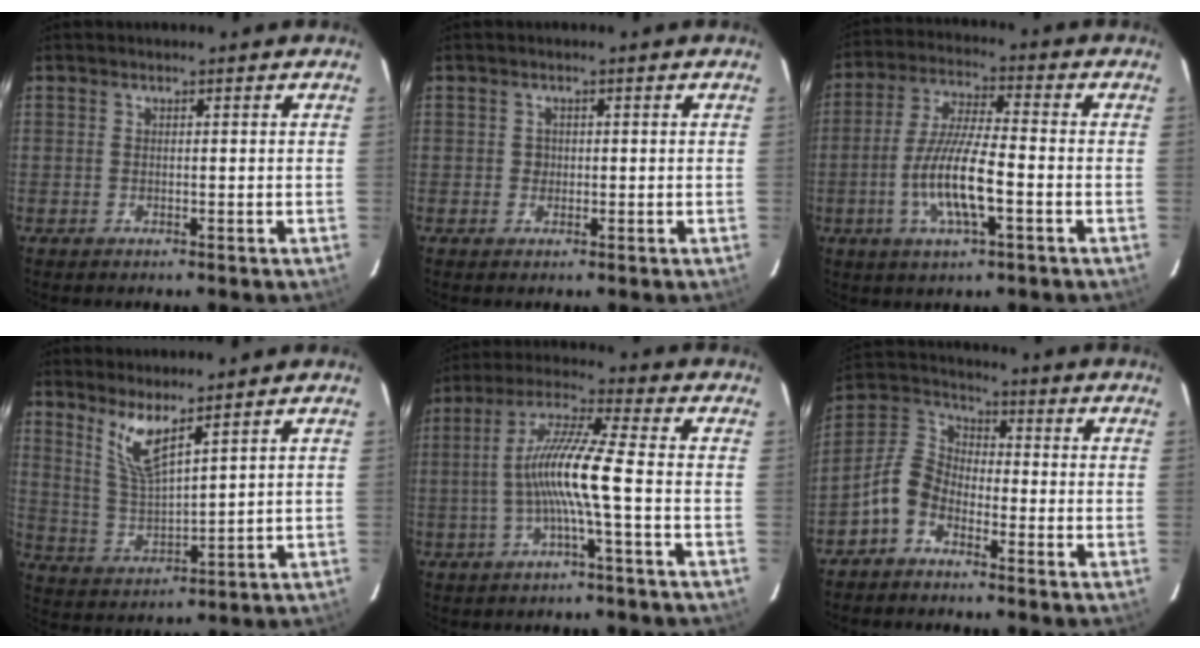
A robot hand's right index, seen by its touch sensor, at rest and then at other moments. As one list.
[{"total": 1.2, "force": [-0.2, 1.2, 0.1], "torque": [0.001, 0.002, -0.002]}, {"total": 11.4, "force": [-3.6, 2.3, 10.6], "torque": [-0.216, -0.006, -0.068]}, {"total": 7.3, "force": [5.3, 0.9, 5.0], "torque": [-0.098, -0.012, 0.115]}, {"total": 10.0, "force": [-2.2, -0.6, 9.8], "torque": [-0.196, 0.010, -0.040]}, {"total": 7.2, "force": [-4.4, 4.3, 3.8], "torque": [-0.089, 0.021, -0.097]}]